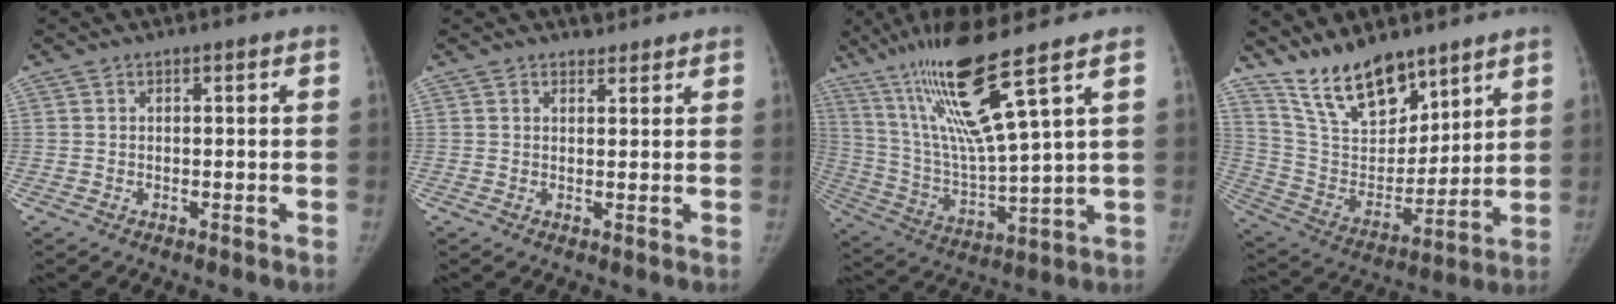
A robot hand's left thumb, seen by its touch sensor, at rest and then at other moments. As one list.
[{"total": 1.7, "force": [1.5, 0.8, 0.0], "torque": [0.012, -0.011, 0.019]}, {"total": 18.7, "force": [11.1, 0.8, 15.0], "torque": [-0.281, -0.056, 0.211]}, {"total": 16.1, "force": [12.5, 6.8, 7.6], "torque": [-0.092, -0.074, 0.240]}]